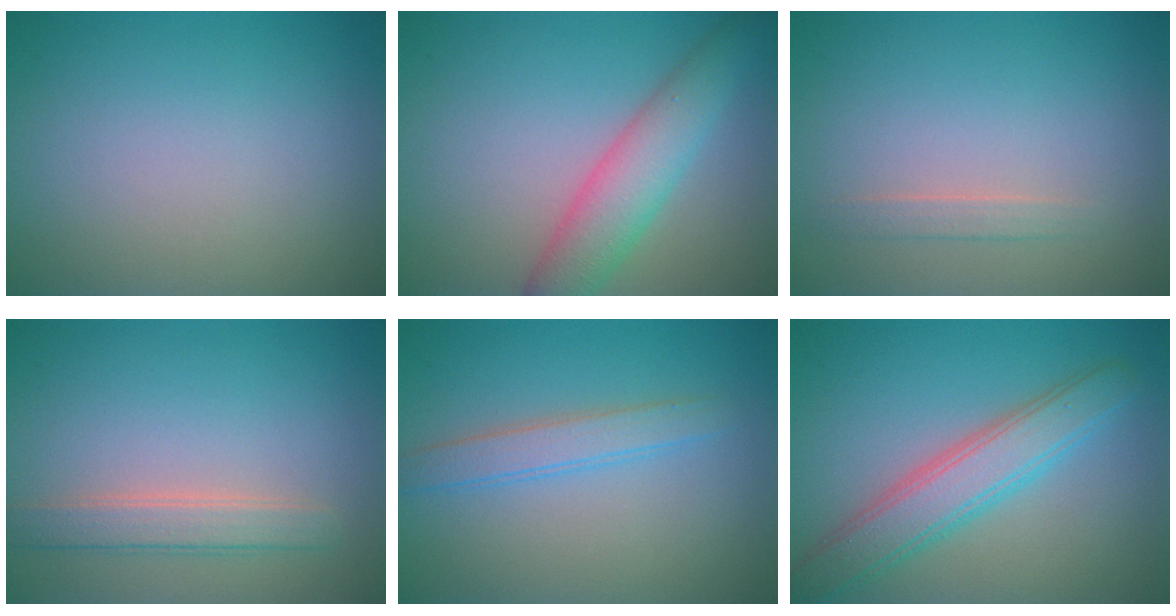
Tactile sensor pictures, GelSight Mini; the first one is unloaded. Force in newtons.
{"total": 4.8, "press": 4.8, "slide": 0.2}
{"total": 1.1, "press": 1.1, "slide": 0.2}
{"total": 2.7, "press": 2.7, "slide": 0.5}
{"total": 2.4, "press": 2.4, "slide": 0.1}
{"total": 5.0, "press": 5.0, "slide": 0.2}